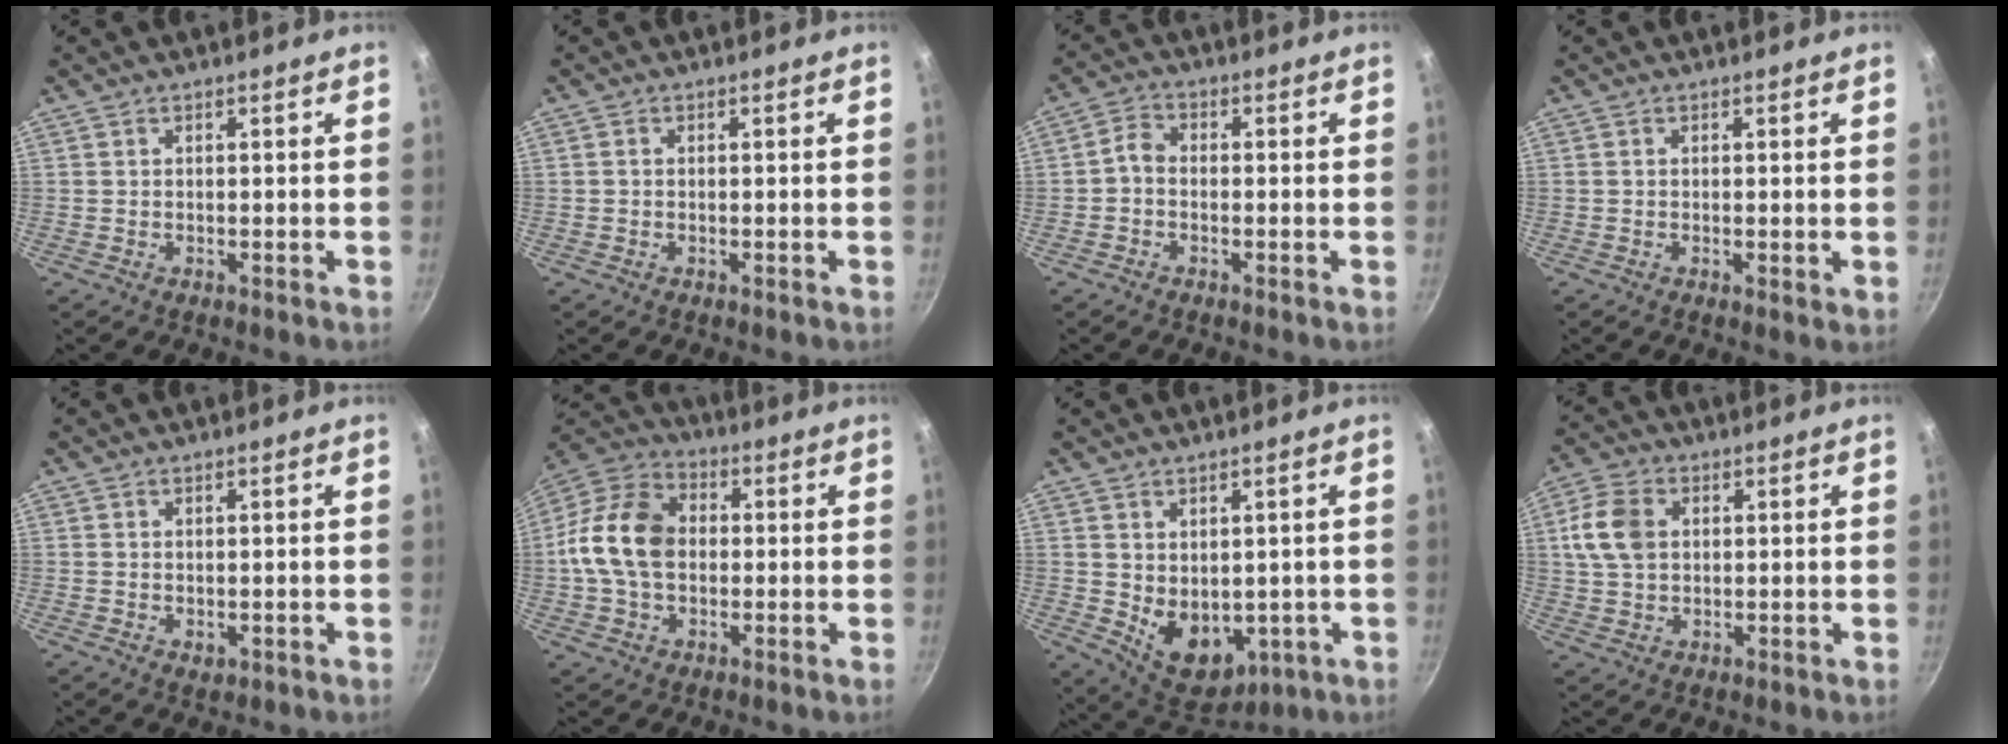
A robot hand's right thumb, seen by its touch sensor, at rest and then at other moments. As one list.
[{"total": 0.5, "force": [-0.1, 0.5, 0.2], "torque": [-0.003, 0.003, -0.002]}, {"total": 3.0, "force": [-1.0, 2.2, 1.8], "torque": [-0.039, 0.020, -0.030]}, {"total": 1.0, "force": [0.1, 0.3, 1.0], "torque": [-0.015, -0.003, -0.002]}, {"total": 1.0, "force": [0.1, 0.8, 0.7], "torque": [-0.009, -0.003, 0.002]}, {"total": 14.8, "force": [0.1, 10.8, 10.1], "torque": [-0.163, 0.027, -0.017]}, {"total": 10.5, "force": [-0.2, 7.5, 7.3], "torque": [-0.081, -0.023, 0.023]}, {"total": 8.9, "force": [1.8, 6.4, 5.9], "torque": [-0.105, 0.007, 0.028]}]